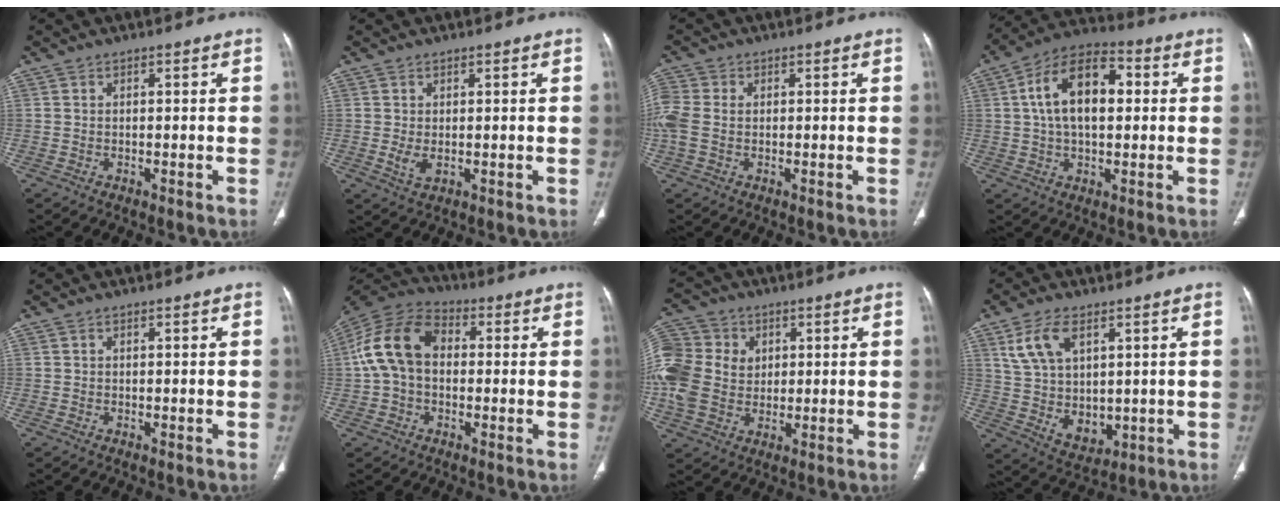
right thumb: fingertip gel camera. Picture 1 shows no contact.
{"total": 2.5, "force": [0.0, 1.3, 2.1], "torque": [-0.040, -0.008, 0.006]}
{"total": 5.9, "force": [0.0, 4.3, 4.1], "torque": [-0.124, 0.012, -0.001]}
{"total": 14.8, "force": [2.3, 8.5, 11.9], "torque": [-0.193, 0.026, 0.031]}
{"total": 0.0}
{"total": 13.6, "force": [0.8, 9.5, 9.7], "torque": [-0.184, 0.038, 0.003]}
{"total": 17.2, "force": [1.9, 14.0, 9.7], "torque": [-0.224, 0.018, 0.040]}
{"total": 11.4, "force": [4.1, 7.0, 8.1], "torque": [-0.138, -0.017, 0.094]}